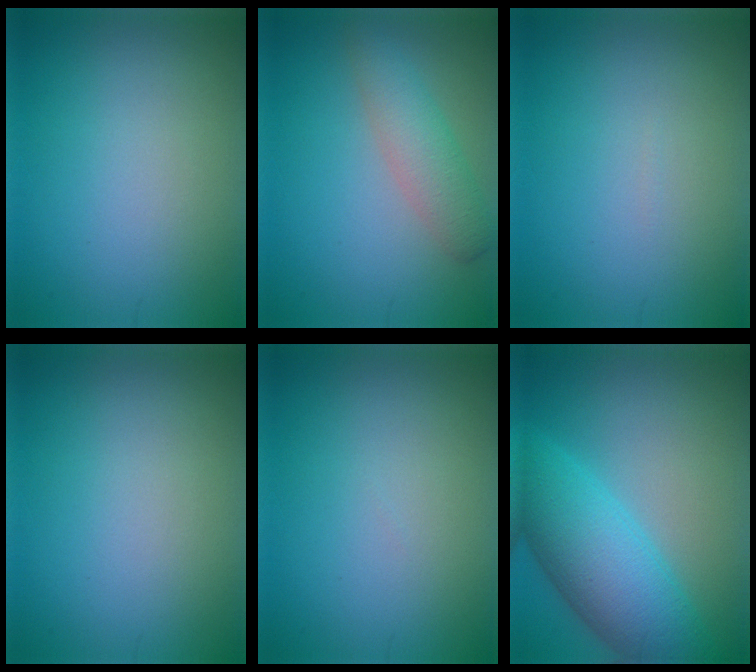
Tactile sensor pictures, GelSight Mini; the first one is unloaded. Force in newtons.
{"total": 3.4, "press": 3.3, "slide": 0.3}
{"total": 0.0}
{"total": 0.0}
{"total": 0.0}
{"total": 8.6, "press": 8.6, "slide": 0.3}